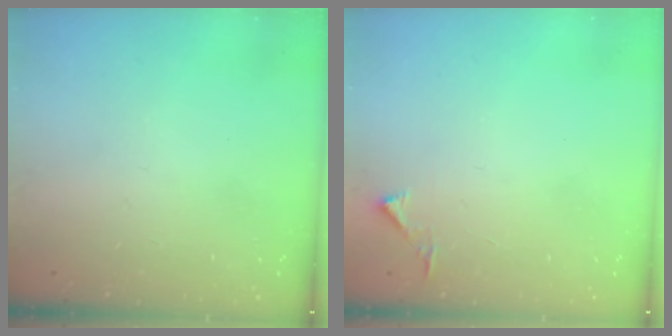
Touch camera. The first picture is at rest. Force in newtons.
{"total": 2.8, "press": 2.8, "slide": 0.3}